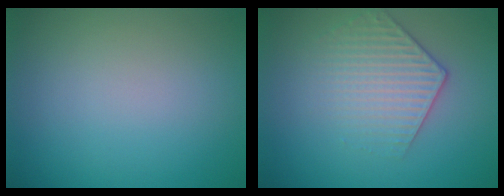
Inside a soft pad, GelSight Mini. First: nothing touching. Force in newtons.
{"total": 3.2, "press": 3.0, "slide": 0.9}